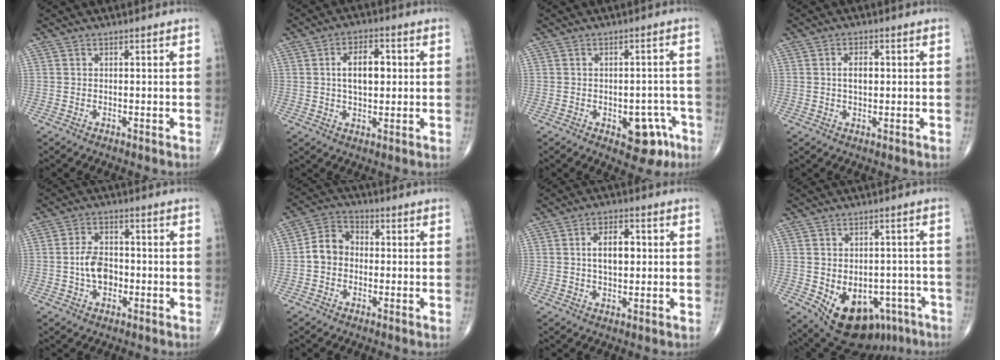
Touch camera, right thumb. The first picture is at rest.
{"total": 7.9, "force": [1.1, 4.4, 6.5], "torque": [-0.094, 0.007, 0.017]}
{"total": 7.9, "force": [-3.5, 4.5, 5.5], "torque": [-0.036, 0.025, -0.036]}
{"total": 3.4, "force": [0.4, 2.0, 2.8], "torque": [-0.047, 0.001, 0.006]}
{"total": 6.4, "force": [-1.0, 4.3, 4.6], "torque": [-0.072, 0.015, -0.022]}
{"total": 6.8, "force": [-0.6, 5.6, 3.8], "torque": [-0.053, 0.027, -0.026]}
{"total": 6.8, "force": [0.9, 3.8, 5.6], "torque": [-0.080, 0.005, 0.013]}
{"total": 15.6, "force": [-6.8, 10.3, 9.4], "torque": [-0.121, 0.021, -0.078]}